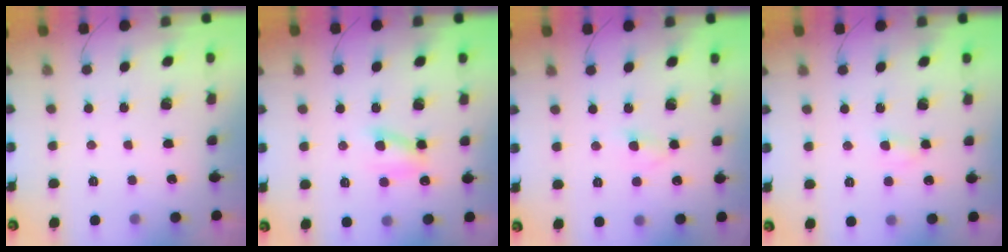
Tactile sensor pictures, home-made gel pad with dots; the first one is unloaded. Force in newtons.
{"total": 6.9, "press": 6.7, "slide": 1.4}
{"total": 2.5, "press": 2.3, "slide": 1.0}
{"total": 2.4, "press": 2.3, "slide": 0.9}